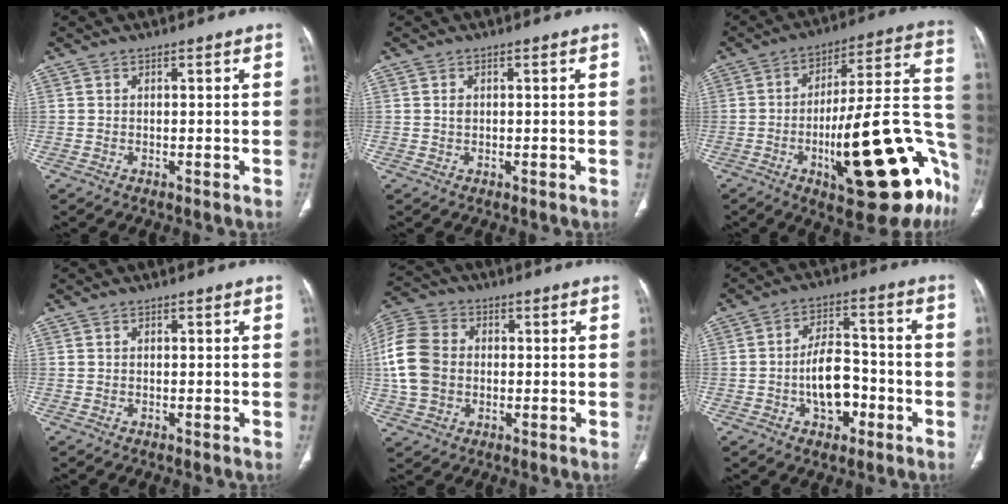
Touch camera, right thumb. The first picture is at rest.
{"total": 1.0, "force": [0.2, 0.8, 0.6], "torque": [-0.005, 0.004, 0.003]}
{"total": 30.9, "force": [-9.8, 9.3, 27.8], "torque": [-0.310, 0.038, -0.128]}
{"total": 0.0}
{"total": 12.8, "force": [0.1, 10.0, 8.0], "torque": [-0.154, 0.023, -0.003]}
{"total": 9.9, "force": [-3.0, 6.1, 7.2], "torque": [-0.090, 0.036, -0.050]}